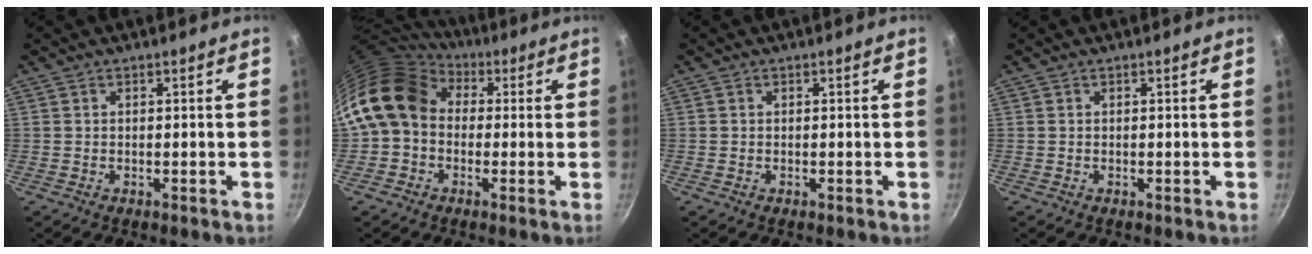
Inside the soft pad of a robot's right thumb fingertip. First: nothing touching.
{"total": 13.8, "force": [1.7, 11.2, 8.0], "torque": [-0.125, 0.028, 0.010]}
{"total": 0.0}
{"total": 0.0}